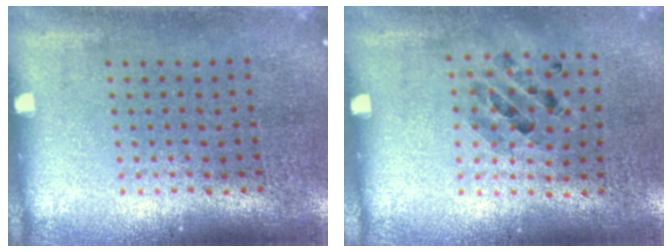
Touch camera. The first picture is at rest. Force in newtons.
{"total": 0.9, "press": 0.8, "slide": 0.2}